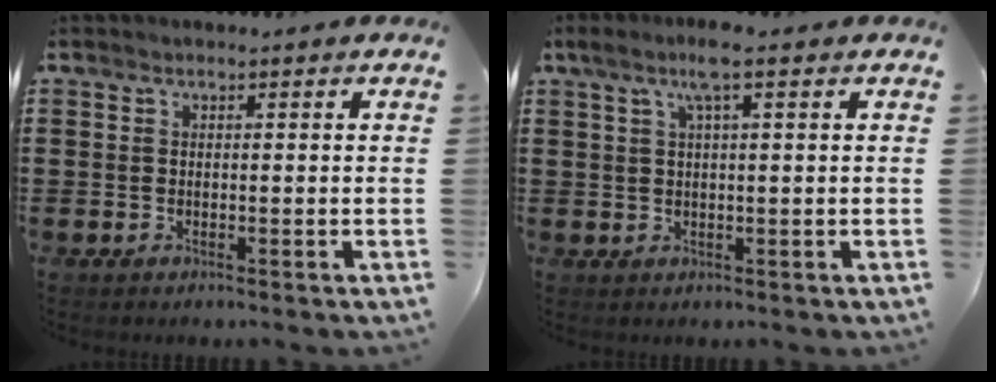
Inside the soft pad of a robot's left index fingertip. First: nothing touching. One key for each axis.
{"total": 4.1, "fx": 2.0, "fy": 0.2, "fz": 3.6, "tx": -0.074, "ty": 0.005, "tz": 0.033}